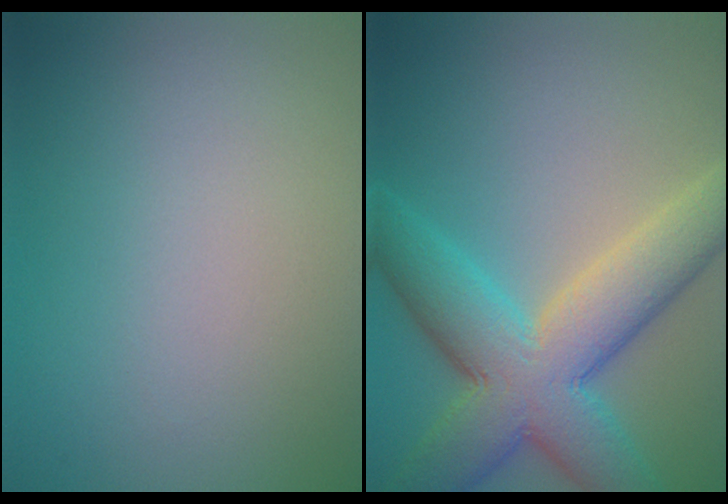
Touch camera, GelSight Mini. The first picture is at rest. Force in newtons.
{"total": 9.8, "press": 9.7, "slide": 0.6}